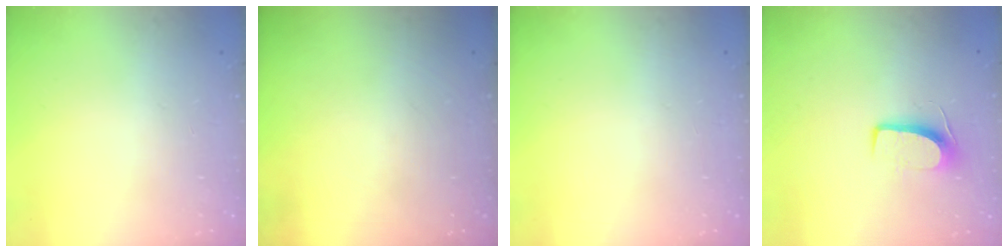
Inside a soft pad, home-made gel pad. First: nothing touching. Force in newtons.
{"total": 0.0}
{"total": 0.0}
{"total": 7.6, "press": 7.6, "slide": 0.5}